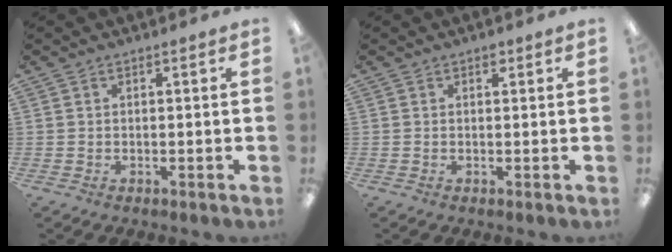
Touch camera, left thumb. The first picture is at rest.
{"total": 1.1, "force": [0.7, 0.6, 0.6], "torque": [-0.005, -0.001, 0.011]}